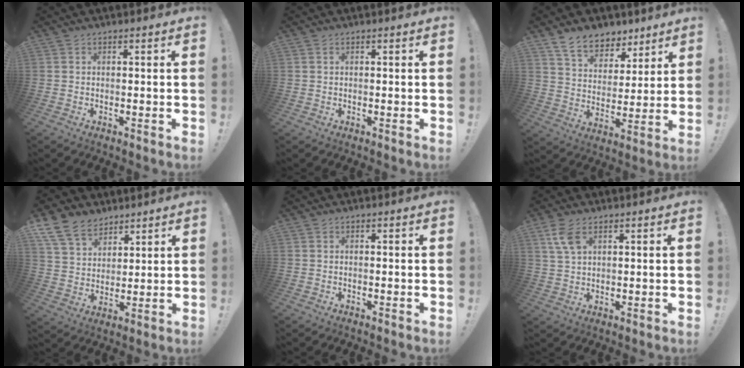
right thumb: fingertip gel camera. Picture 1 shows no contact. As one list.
[{"total": 0.0}, {"total": 11.3, "force": [8.8, 6.3, 3.3], "torque": [-0.061, -0.061, 0.168]}, {"total": 12.0, "force": [8.7, 7.5, 3.5], "torque": [-0.074, -0.054, 0.173]}, {"total": 0.0}, {"total": 6.3, "force": [3.3, 3.2, 4.4], "torque": [-0.075, -0.011, 0.063]}]